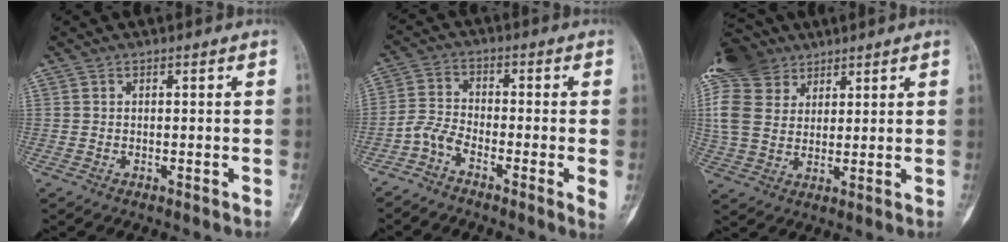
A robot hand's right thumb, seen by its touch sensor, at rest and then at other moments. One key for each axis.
{"total": 5.9, "fx": -3.1, "fy": 1.5, "fz": 4.8, "tx": -0.090, "ty": 0.011, "tz": -0.072}
{"total": 15.3, "fx": 9.0, "fy": 10.5, "fz": 6.5, "tx": -0.139, "ty": -0.002, "tz": 0.176}